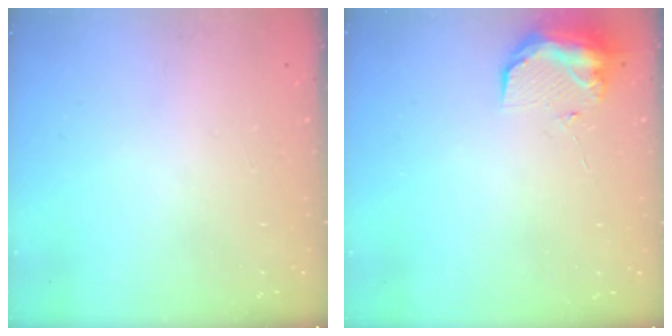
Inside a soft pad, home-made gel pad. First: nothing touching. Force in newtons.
{"total": 9.3, "press": 9.2, "slide": 0.7}